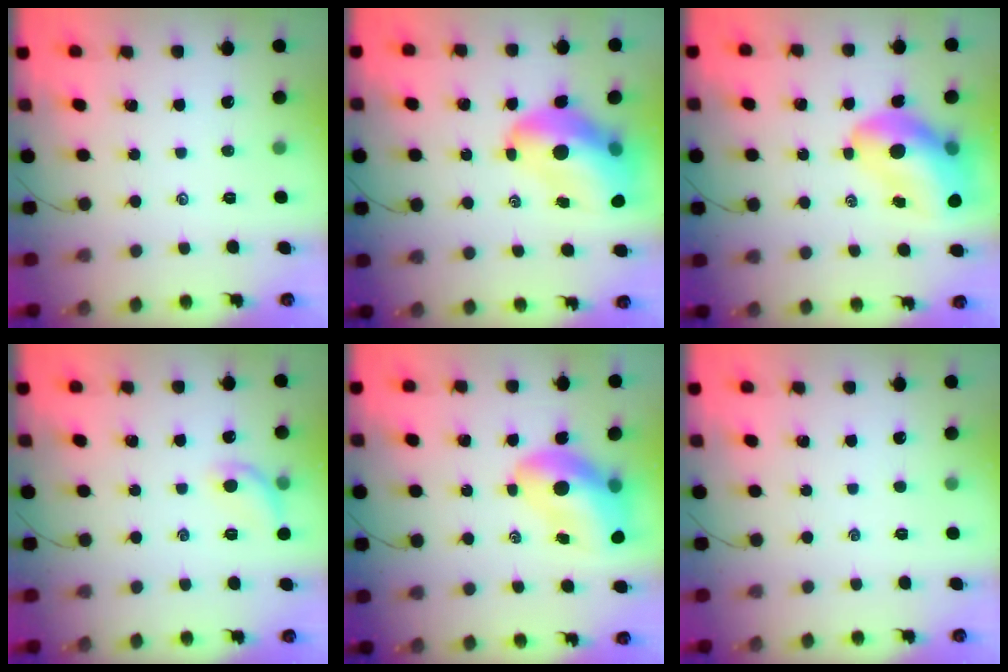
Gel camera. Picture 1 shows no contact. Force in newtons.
{"total": 15.0, "press": 14.3, "slide": 4.2}
{"total": 15.7, "press": 15.0, "slide": 4.5}
{"total": 8.1, "press": 8.0, "slide": 1.4}
{"total": 13.9, "press": 13.3, "slide": 3.9}
{"total": 0.0}